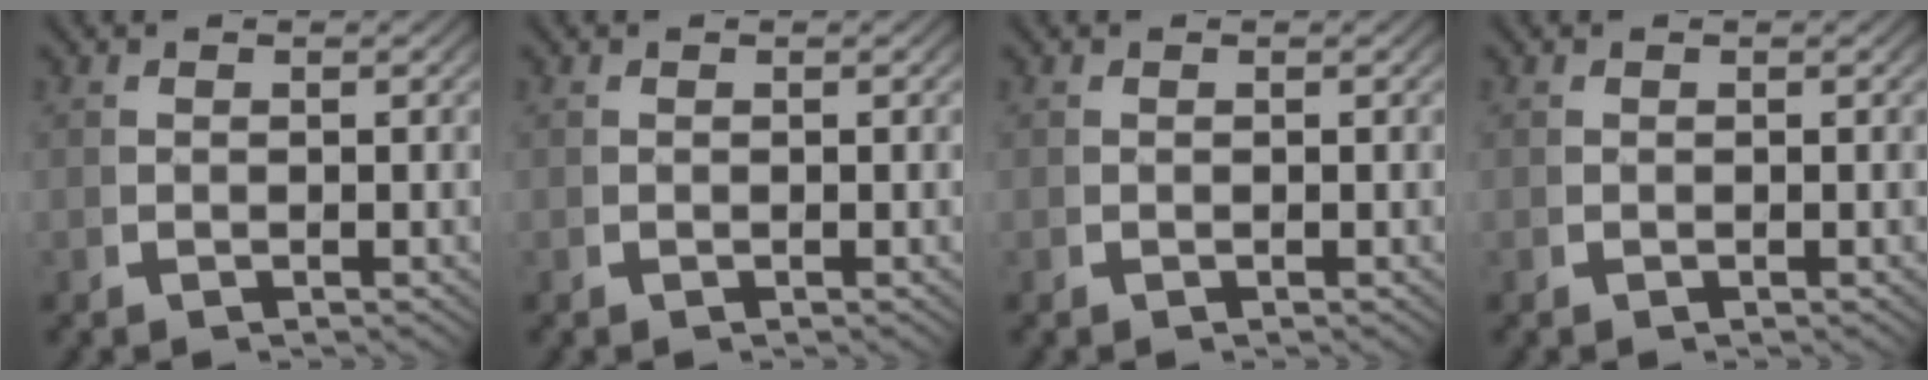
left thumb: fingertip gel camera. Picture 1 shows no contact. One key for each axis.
{"total": 0.0}
{"total": 0.0}
{"total": 0.0}